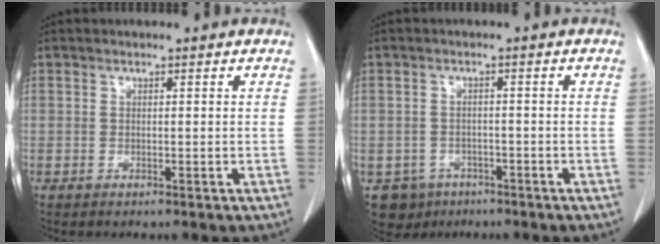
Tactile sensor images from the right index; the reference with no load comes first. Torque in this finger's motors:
{"motor_torque": [-0.16, -0.09, -0.48, -0.11]}